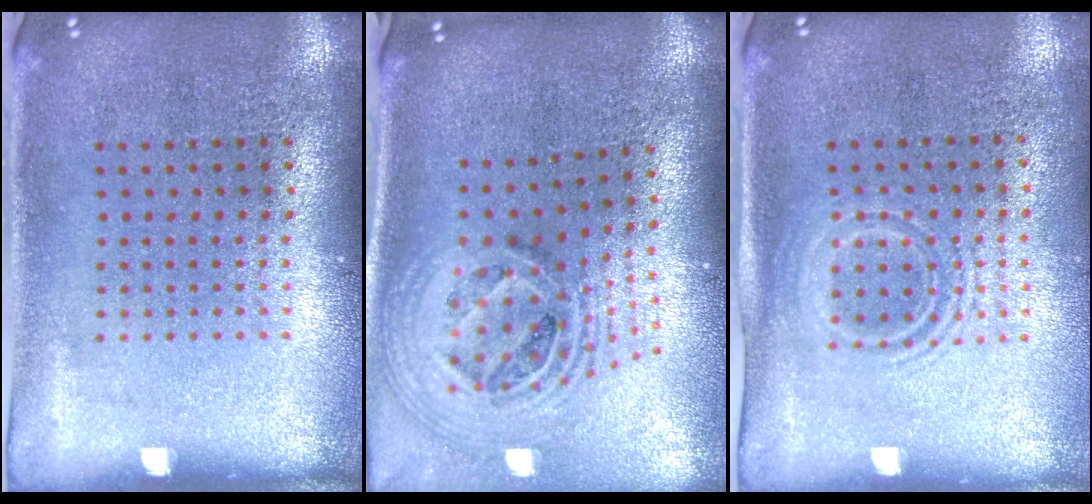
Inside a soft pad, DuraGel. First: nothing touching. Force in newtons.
{"total": 2.3, "press": 1.7, "slide": 1.5}
{"total": 1.4, "press": 1.2, "slide": 0.7}